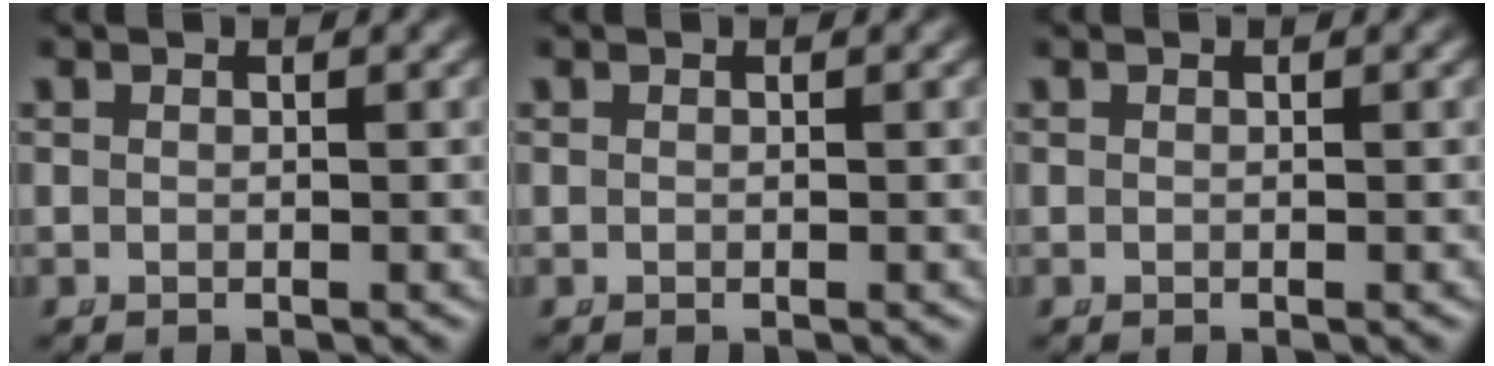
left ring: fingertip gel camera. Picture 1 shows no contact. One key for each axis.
{"total": 0.0}
{"total": 0.0}